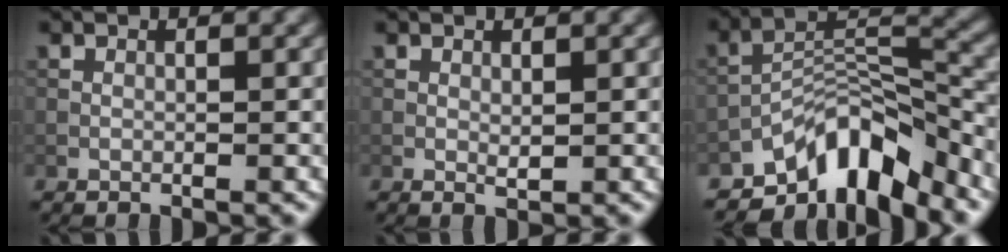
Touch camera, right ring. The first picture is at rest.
{"total": 0.7, "force": [0.2, 0.3, 0.6], "torque": [-0.011, -0.003, 0.003]}
{"total": 8.8, "force": [-6.5, 3.3, 5.0], "torque": [-0.063, 0.004, -0.124]}